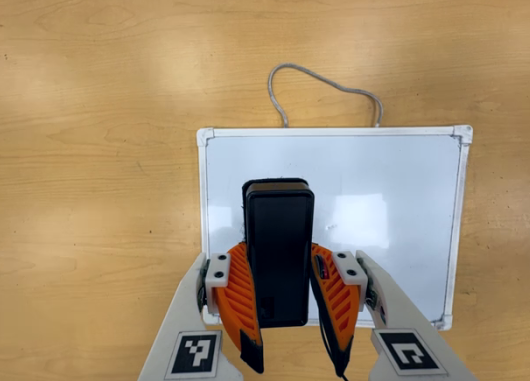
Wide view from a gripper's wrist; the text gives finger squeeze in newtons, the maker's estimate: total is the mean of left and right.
{"total": 7.8, "left": 7.0, "right": 8.5}